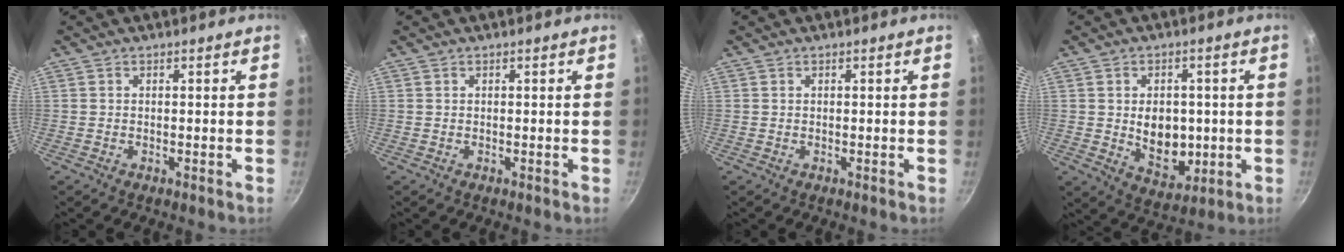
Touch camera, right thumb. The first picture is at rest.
{"total": 0.0}
{"total": 0.0}
{"total": 10.4, "force": [-0.2, 7.5, 7.3], "torque": [-0.076, -0.011, 0.012]}